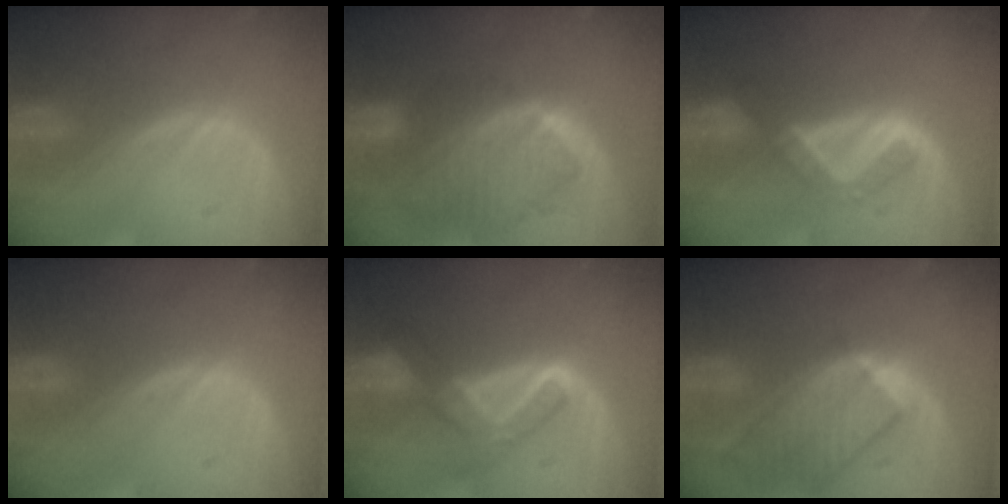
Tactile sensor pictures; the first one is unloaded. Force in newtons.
{"total": 10.0, "press": 8.6, "slide": 5.1}
{"total": 5.1, "press": 4.4, "slide": 2.7}
{"total": 0.0}
{"total": 6.1, "press": 5.8, "slide": 1.8}
{"total": 9.5, "press": 8.3, "slide": 4.7}